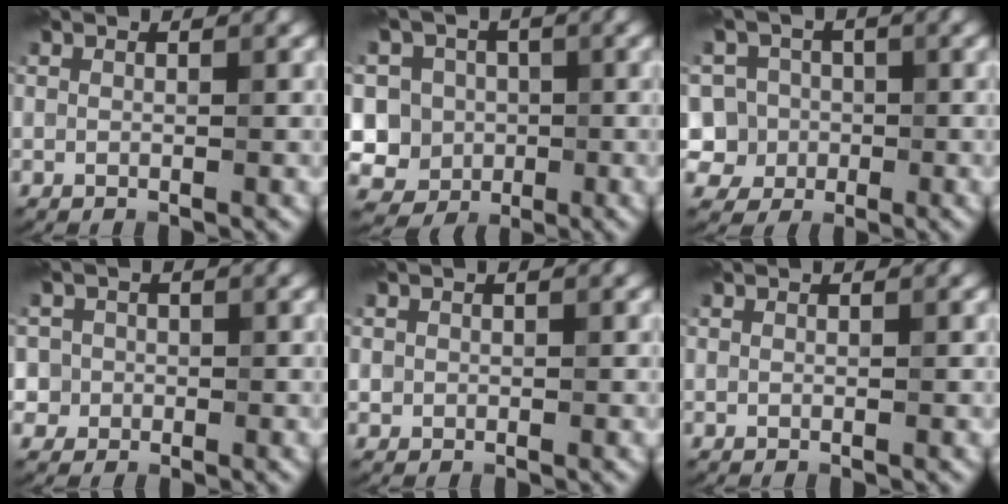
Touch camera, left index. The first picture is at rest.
{"total": 9.9, "force": [0.4, 9.3, 3.3], "torque": [-0.073, 0.035, -0.029]}
{"total": 6.7, "force": [-1.1, 6.3, 1.9], "torque": [-0.032, 0.026, -0.050]}
{"total": 3.2, "force": [0.1, 3.2, 0.5], "torque": [0.010, 0.016, -0.005]}
{"total": 0.7, "force": [0.0, 0.7, 0.0], "torque": [0.006, -0.006, -0.001]}
{"total": 0.0}